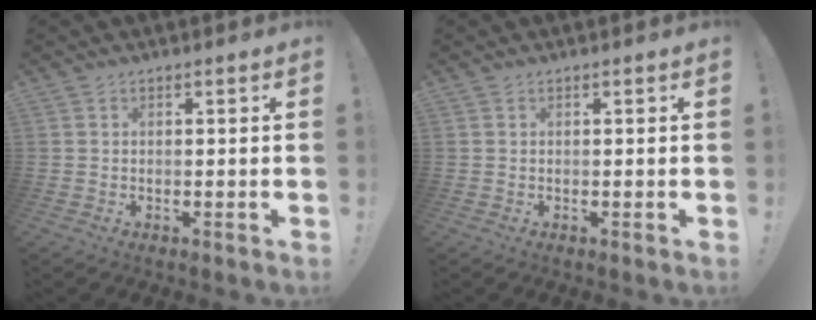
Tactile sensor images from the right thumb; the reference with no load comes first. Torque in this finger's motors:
{"motor_torque": [0.00, 0.00, 0.00, 0.00, 0.00]}